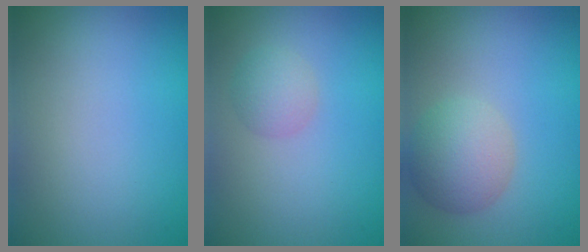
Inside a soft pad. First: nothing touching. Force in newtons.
{"total": 2.0, "press": 2.0, "slide": 0.0}
{"total": 4.4, "press": 4.4, "slide": 0.4}